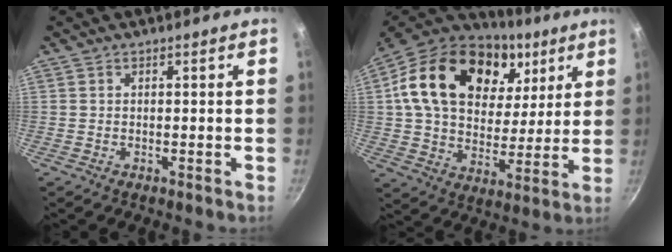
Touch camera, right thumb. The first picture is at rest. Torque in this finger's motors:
{"motor_torque": [2.09, 2.92, 0.51, -0.14, 0.63]}